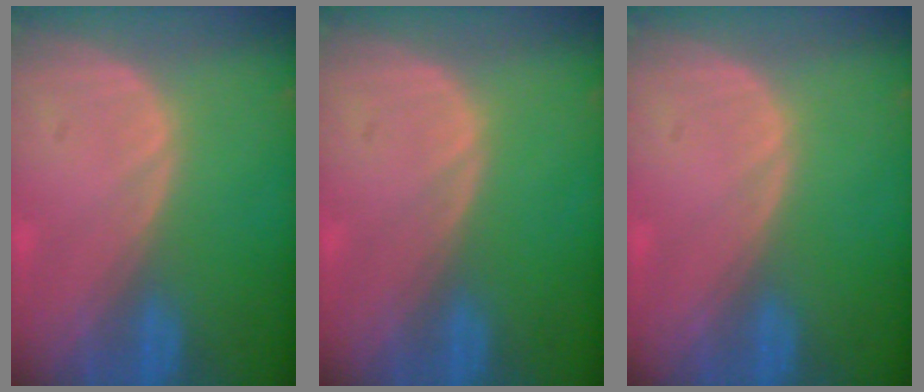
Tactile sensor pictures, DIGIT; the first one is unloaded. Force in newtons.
{"total": 0.0}
{"total": 0.0}